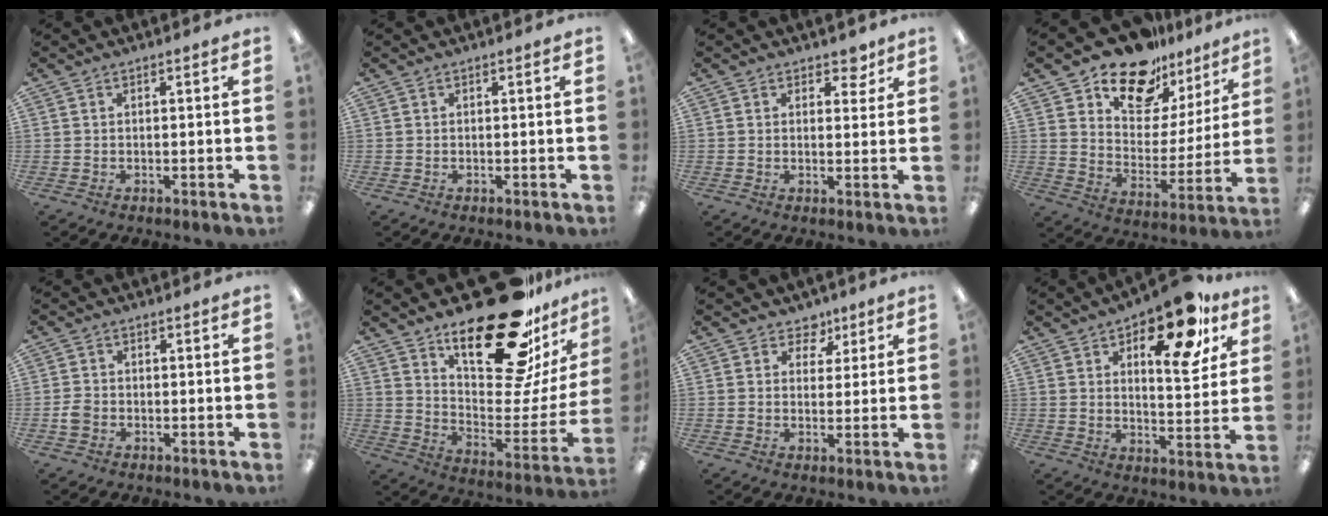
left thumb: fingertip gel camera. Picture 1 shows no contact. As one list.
[{"total": 0.0}, {"total": 3.7, "force": [2.7, 2.2, 1.4], "torque": [-0.001, -0.011, 0.042]}, {"total": 16.6, "force": [13.6, 8.3, 4.7], "torque": [-0.086, -0.105, 0.244]}, {"total": 2.5, "force": [-0.9, 2.0, 1.1], "torque": [-0.018, 0.006, -0.017]}, {"total": 28.5, "force": [19.0, 10.3, 18.7], "torque": [-0.263, -0.124, 0.317]}, {"total": 4.9, "force": [3.0, 3.7, 1.1], "torque": [-0.005, -0.013, 0.049]}, {"total": 18.6, "force": [11.6, 7.4, 12.5], "torque": [-0.169, -0.059, 0.183]}]